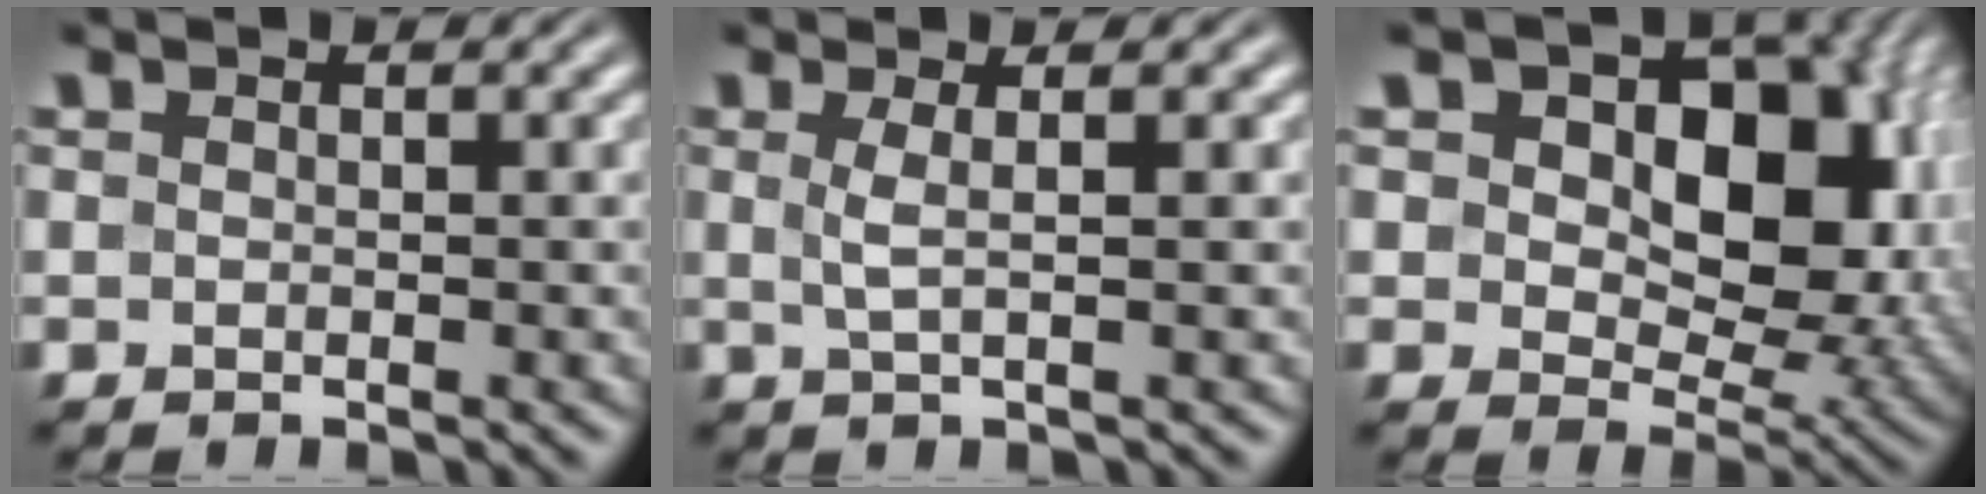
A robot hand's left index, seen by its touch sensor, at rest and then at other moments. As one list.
[{"total": 2.0, "force": [0.3, 0.5, 1.9], "torque": [-0.037, -0.001, 0.003]}, {"total": 12.9, "force": [3.3, 8.2, 9.3], "torque": [-0.116, 0.005, 0.040]}]